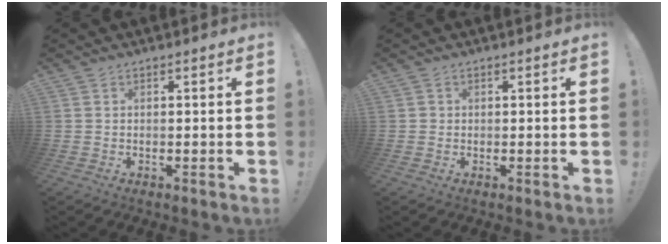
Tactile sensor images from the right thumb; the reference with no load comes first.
{"total": 0.9, "force": [0.1, 0.9, 0.1], "torque": [-0.002, 0.003, 0.001]}